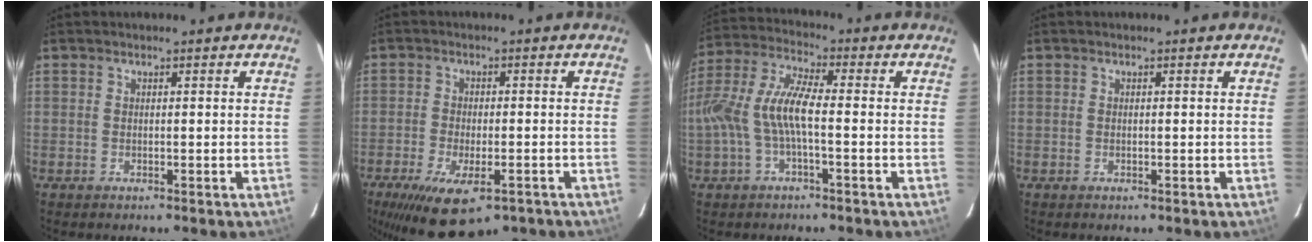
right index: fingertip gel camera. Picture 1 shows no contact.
{"total": 14.4, "force": [-8.9, 5.8, 9.7], "torque": [-0.206, -0.042, -0.135]}
{"total": 10.4, "force": [-2.0, 2.6, 9.9], "torque": [-0.212, 0.006, -0.037]}
{"total": 0.0}